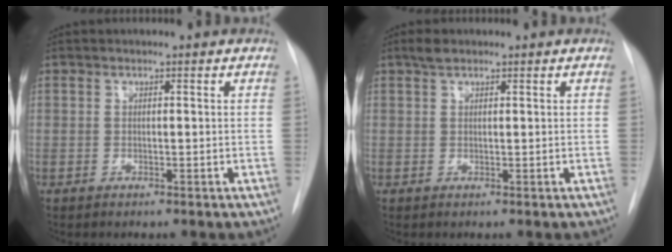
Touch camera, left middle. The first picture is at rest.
{"total": 1.6, "force": [1.2, 0.6, 0.8], "torque": [-0.017, 0.010, 0.022]}